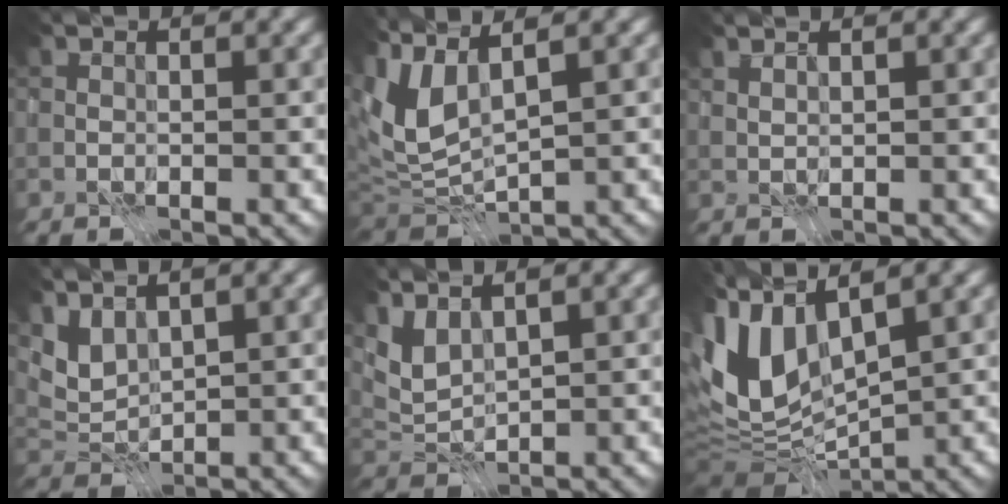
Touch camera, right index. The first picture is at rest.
{"total": 6.5, "force": [2.1, 2.6, 5.6], "torque": [-0.138, 0.008, 0.036]}
{"total": 1.0, "force": [0.8, 0.0, 0.5], "torque": [-0.008, -0.001, 0.020]}
{"total": 2.3, "force": [1.9, 0.7, 1.1], "torque": [-0.033, -0.006, 0.039]}
{"total": 2.5, "force": [1.8, 0.8, 1.6], "torque": [-0.043, -0.004, 0.039]}
{"total": 9.5, "force": [0.8, 5.1, 8.0], "torque": [-0.180, 0.001, 0.007]}